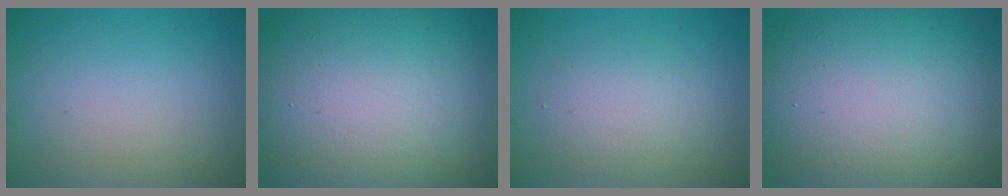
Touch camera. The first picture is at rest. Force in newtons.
{"total": 18.0, "press": 18.0, "slide": 1.2}
{"total": 3.0, "press": 3.0, "slide": 0.2}
{"total": 15.8, "press": 15.8, "slide": 1.1}